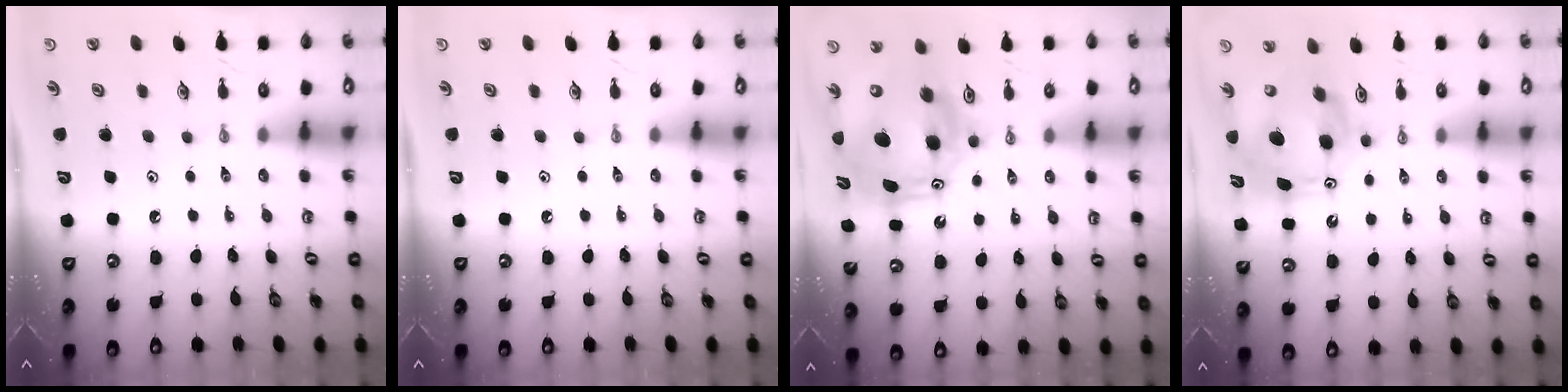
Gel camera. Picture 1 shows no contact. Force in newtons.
{"total": 0.0}
{"total": 14.4, "press": 14.3, "slide": 1.6}
{"total": 12.5, "press": 12.4, "slide": 1.2}